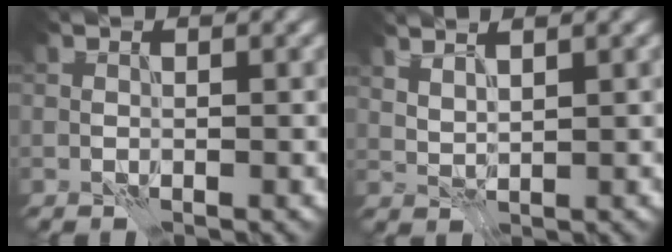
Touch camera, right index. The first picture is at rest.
{"total": 2.1, "force": [1.8, 0.3, 1.0], "torque": [-0.014, -0.004, 0.032]}